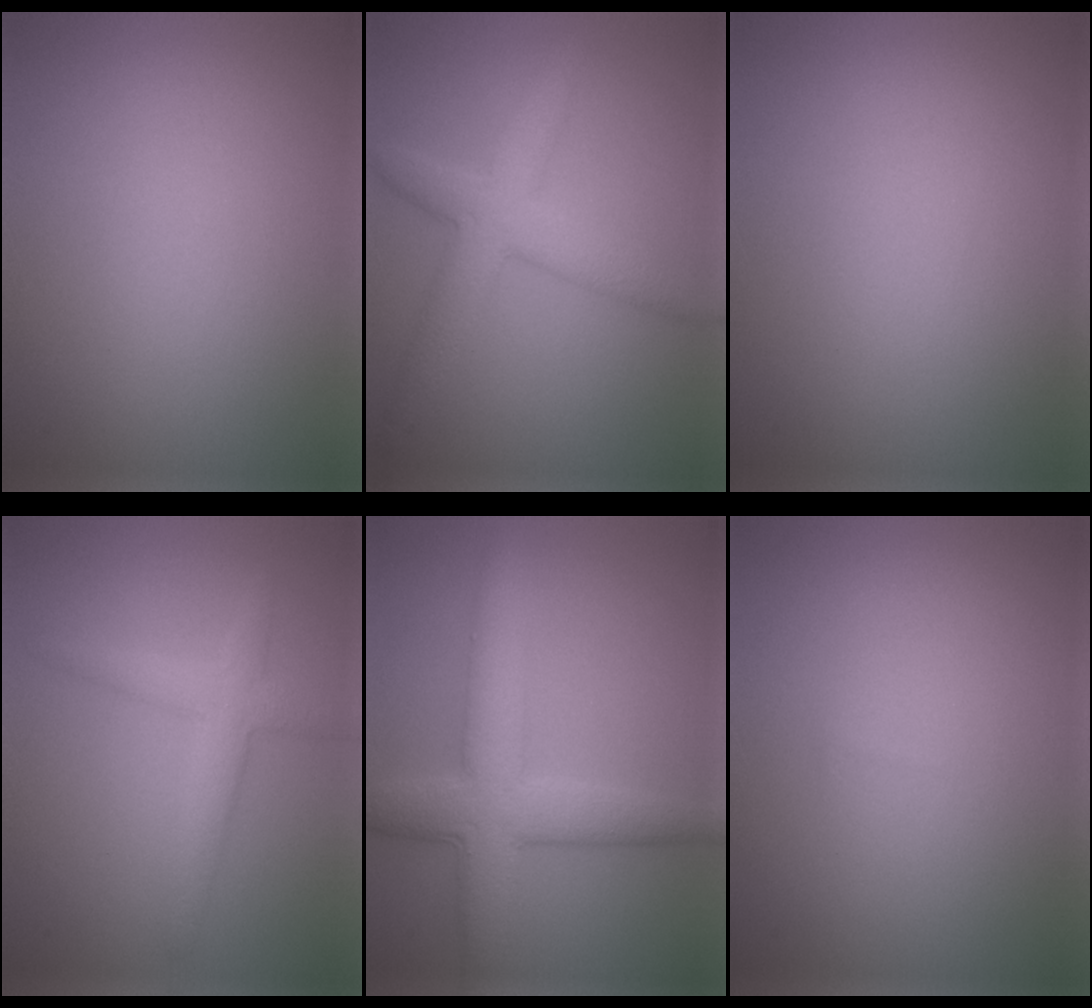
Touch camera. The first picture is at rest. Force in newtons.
{"total": 4.6, "press": 4.6, "slide": 0.0}
{"total": 0.0}
{"total": 1.9, "press": 1.8, "slide": 0.3}
{"total": 6.1, "press": 6.1, "slide": 0.1}
{"total": 0.0}